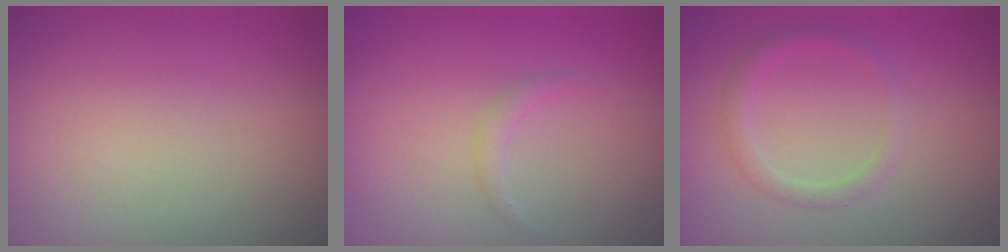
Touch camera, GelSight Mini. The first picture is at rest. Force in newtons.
{"total": 0.8, "press": 0.8, "slide": 0.1}
{"total": 1.5, "press": 1.5, "slide": 0.1}